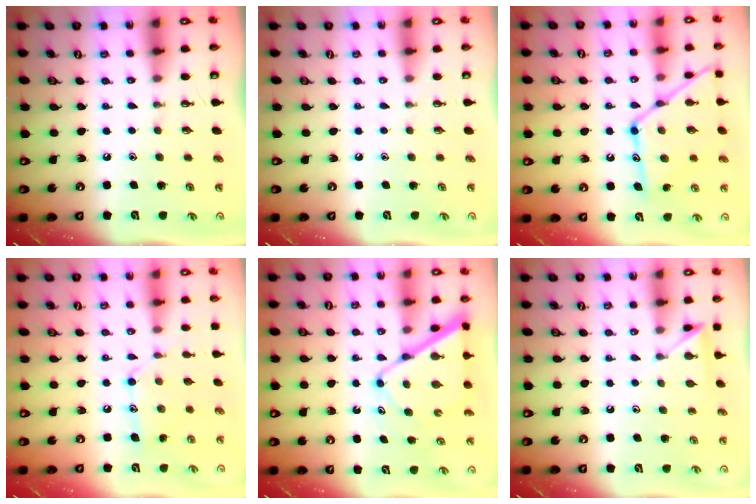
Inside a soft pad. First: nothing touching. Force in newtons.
{"total": 0.0}
{"total": 16.1, "press": 16.0, "slide": 1.2}
{"total": 11.7, "press": 11.6, "slide": 0.6}
{"total": 10.7, "press": 10.6, "slide": 1.0}
{"total": 5.4, "press": 5.3, "slide": 0.5}